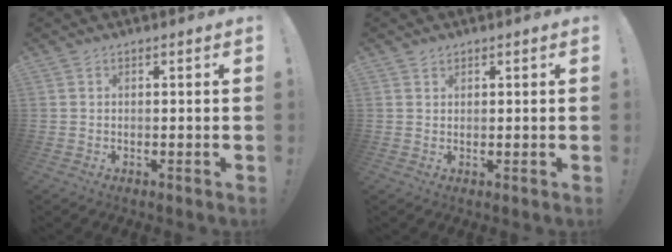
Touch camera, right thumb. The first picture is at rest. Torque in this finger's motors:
{"motor_torque": [-0.17, 0.04, -0.05, -0.02, -0.01]}